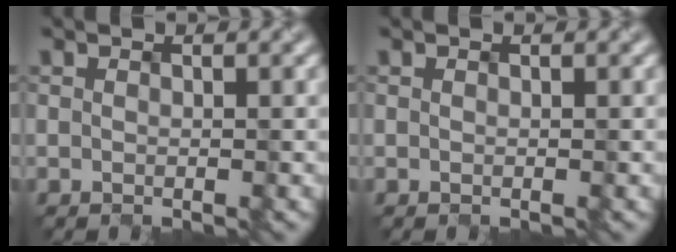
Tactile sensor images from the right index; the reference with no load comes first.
{"total": 0.0}